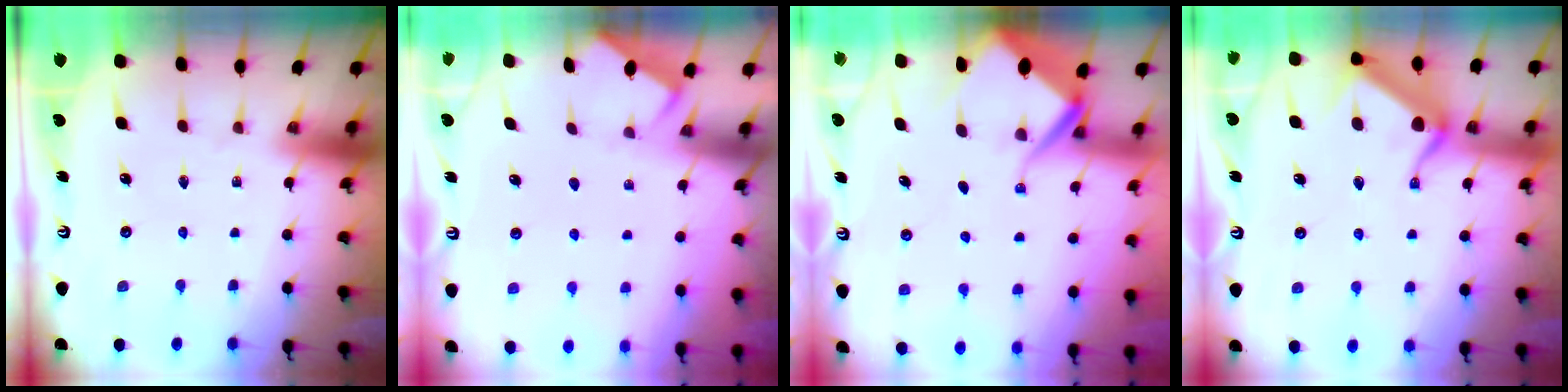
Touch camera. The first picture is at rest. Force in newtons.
{"total": 2.0, "press": 1.9, "slide": 0.3}
{"total": 6.2, "press": 6.2, "slide": 0.5}
{"total": 12.1, "press": 12.1, "slide": 0.3}